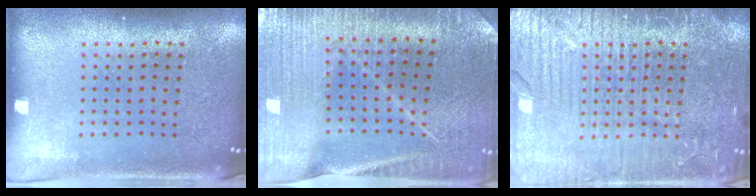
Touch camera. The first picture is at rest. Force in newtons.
{"total": 2.6, "press": 2.6, "slide": 0.4}
{"total": 4.9, "press": 4.8, "slide": 0.6}